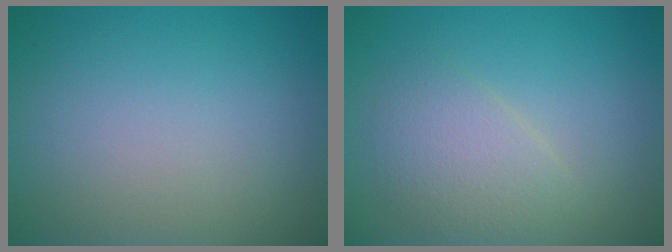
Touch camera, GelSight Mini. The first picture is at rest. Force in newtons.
{"total": 3.0, "press": 3.0, "slide": 0.0}